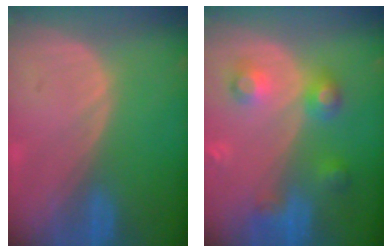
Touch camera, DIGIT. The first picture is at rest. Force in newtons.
{"total": 5.7, "press": 5.7, "slide": 0.2}